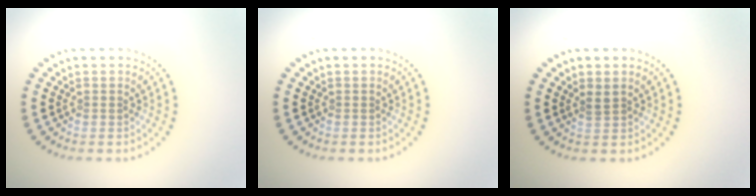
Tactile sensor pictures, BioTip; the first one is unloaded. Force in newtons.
{"total": 0.0}
{"total": 1.0, "press": 0.8, "slide": 0.7}